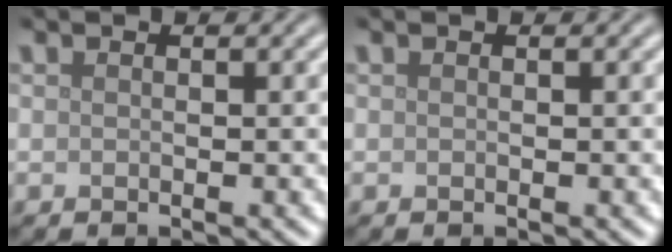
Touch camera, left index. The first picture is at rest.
{"total": 0.0}